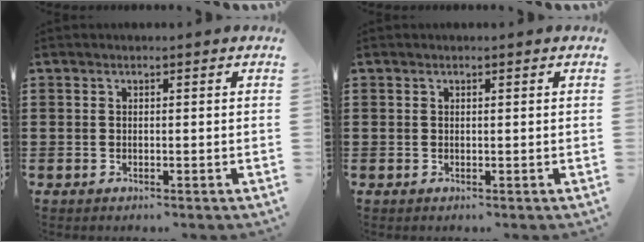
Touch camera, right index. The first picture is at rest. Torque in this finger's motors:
{"motor_torque": [-0.15, -0.13, 0.01, 0.00]}